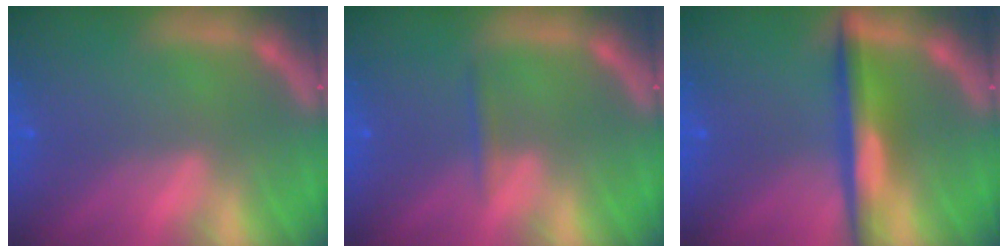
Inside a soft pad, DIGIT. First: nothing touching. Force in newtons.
{"total": 0.9}
{"total": 5.0}